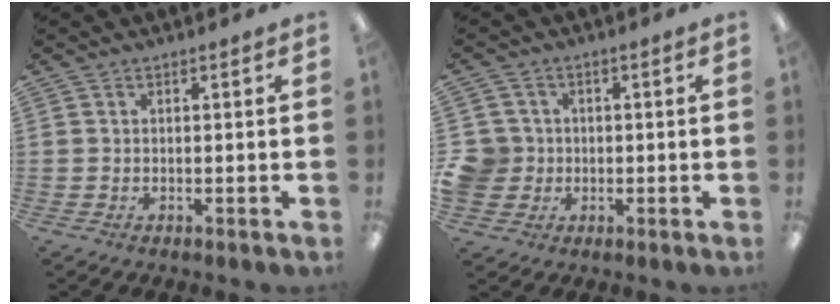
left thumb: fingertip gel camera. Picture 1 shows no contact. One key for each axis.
{"total": 6.8, "fx": -0.1, "fy": 6.6, "fz": 1.9, "tx": -0.058, "ty": 0.012, "tz": 0.001}